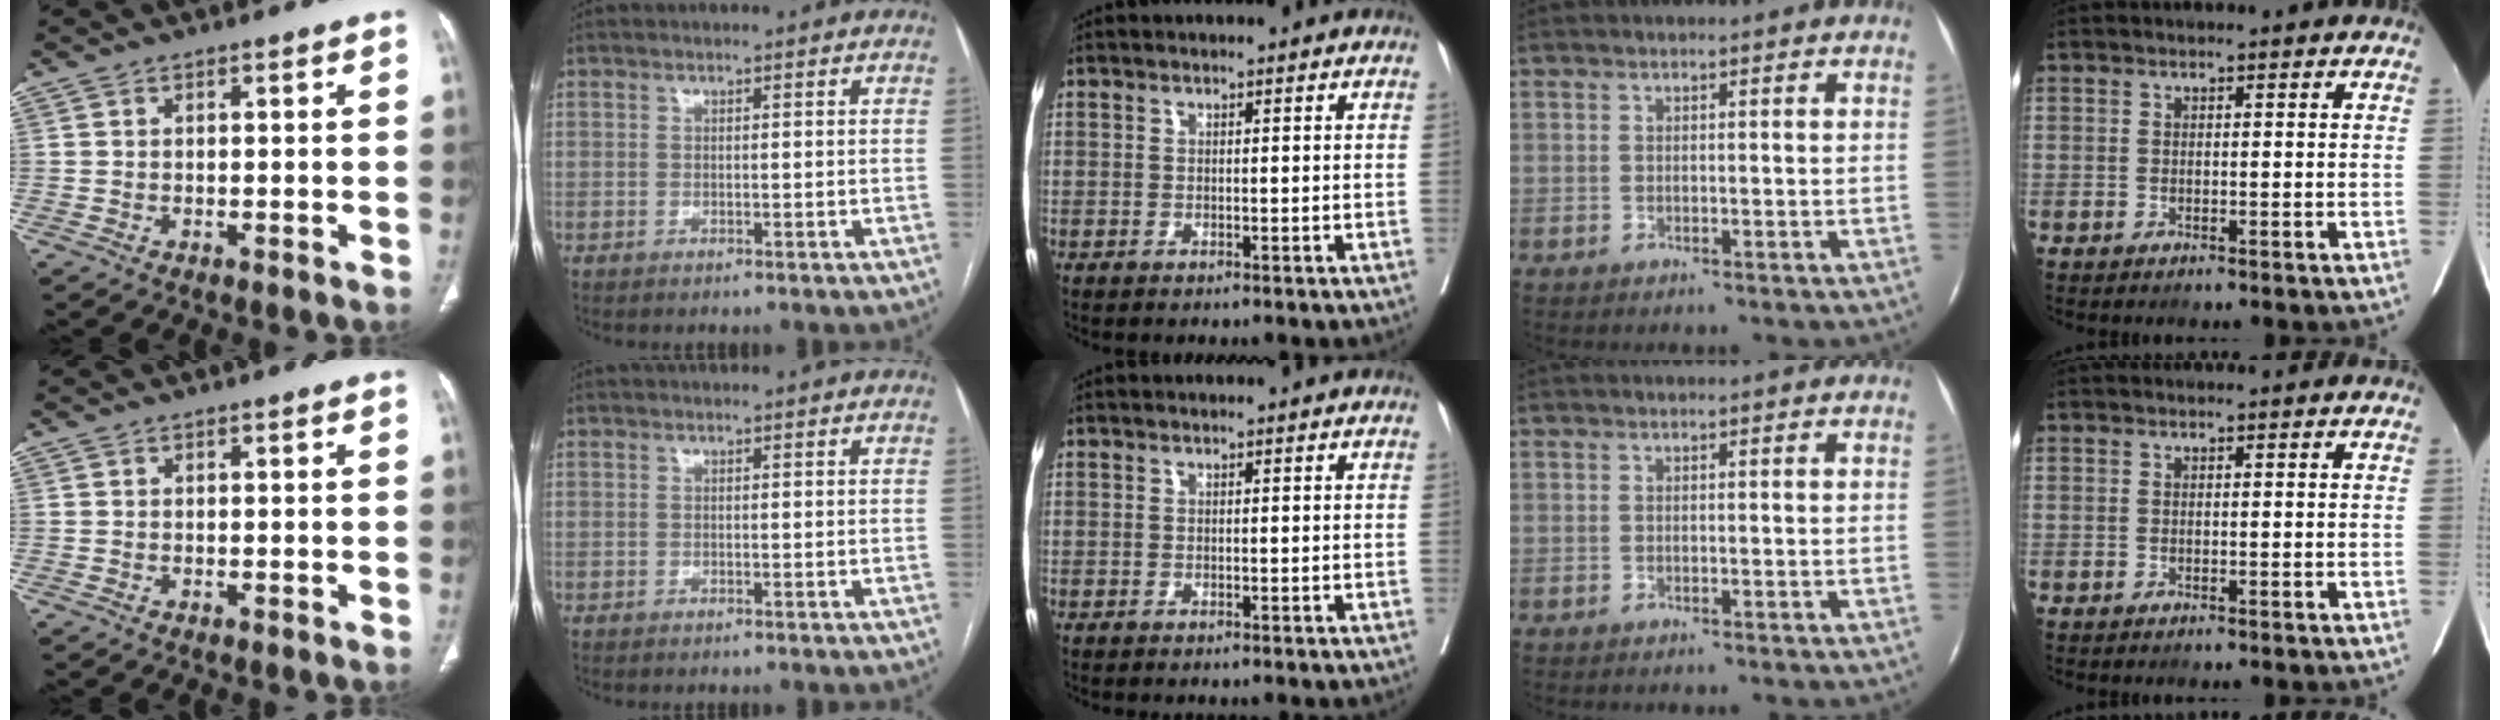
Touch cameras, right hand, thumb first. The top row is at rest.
{}